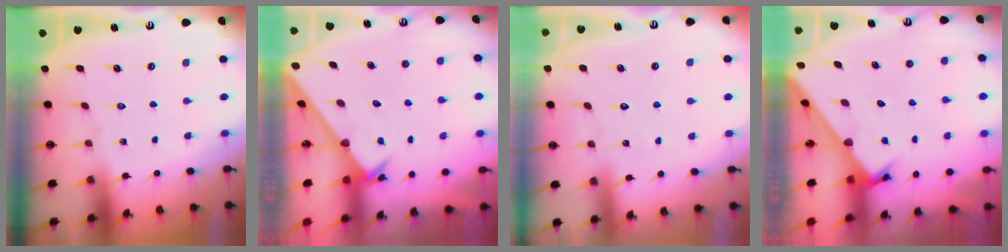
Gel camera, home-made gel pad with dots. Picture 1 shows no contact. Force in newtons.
{"total": 2.2, "press": 2.2, "slide": 0.1}
{"total": 3.7, "press": 3.7, "slide": 0.4}
{"total": 2.3, "press": 2.3, "slide": 0.2}